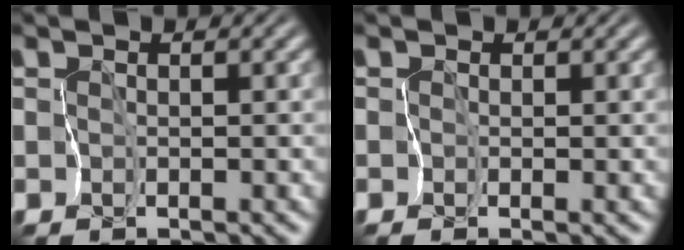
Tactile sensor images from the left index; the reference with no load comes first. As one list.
[{"total": 0.0}]